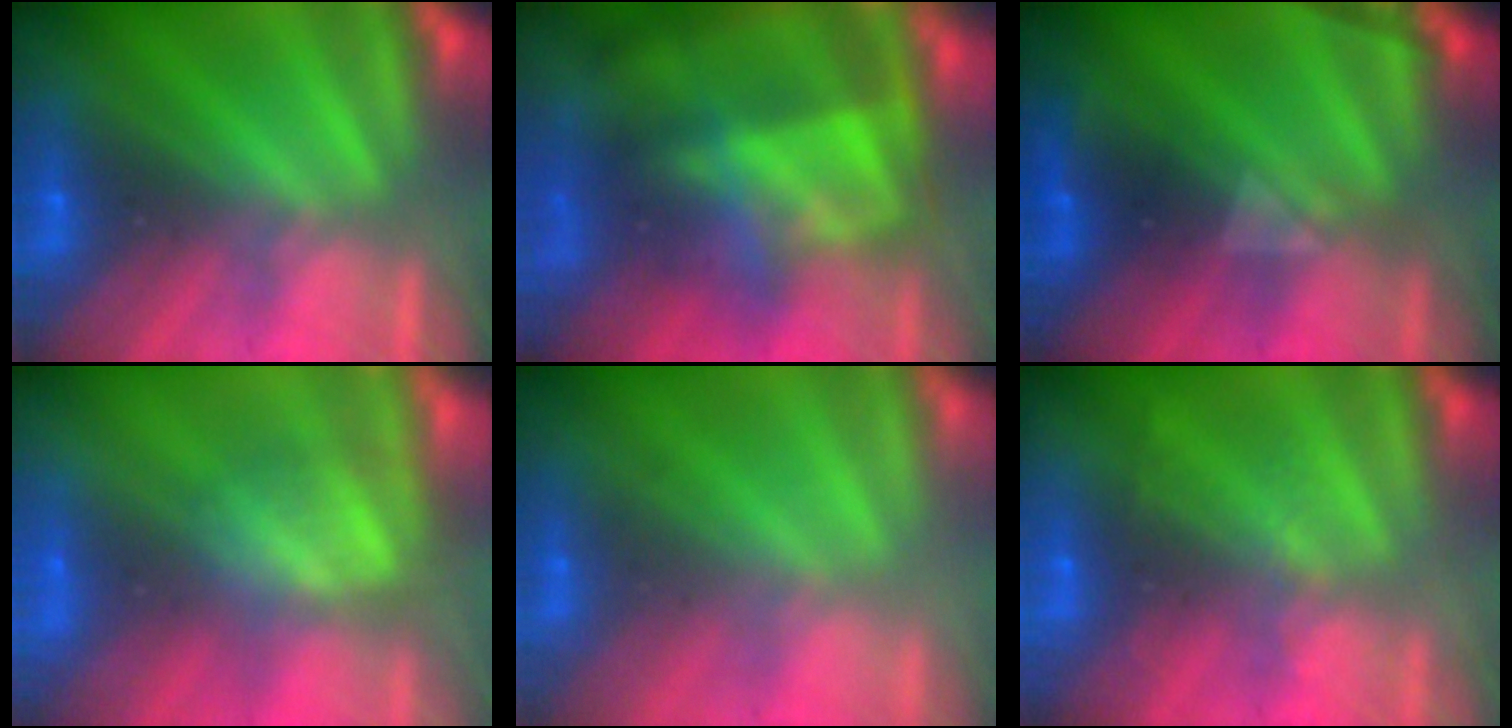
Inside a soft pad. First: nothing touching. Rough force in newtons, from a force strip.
{"total": 7.8}
{"total": 2.3}
{"total": 8.3}
{"total": 2.2}
{"total": 2.0}